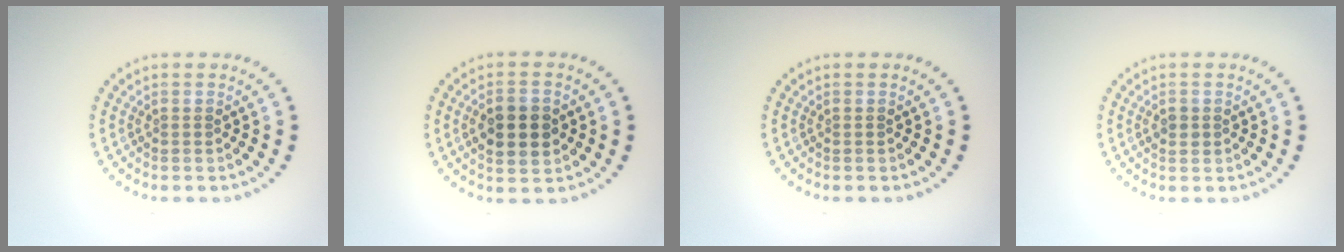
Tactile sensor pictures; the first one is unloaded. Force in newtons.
{"total": 4.3, "press": 4.3, "slide": 0.2}
{"total": 0.0}
{"total": 1.1, "press": 1.1, "slide": 0.2}